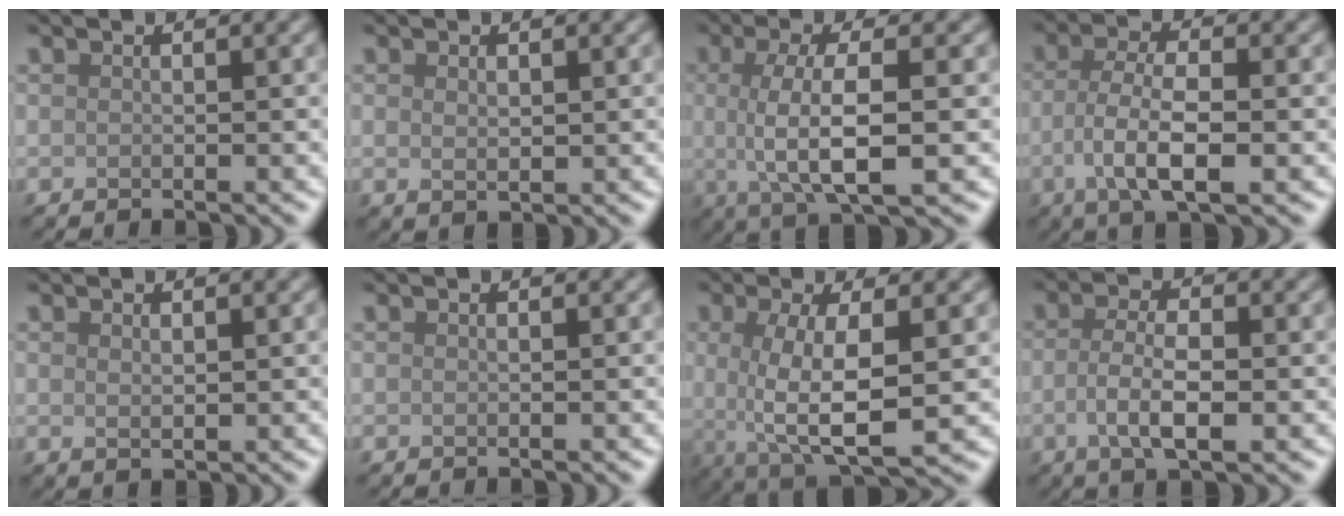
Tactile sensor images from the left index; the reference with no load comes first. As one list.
[{"total": 1.2, "force": [0.4, 0.7, 1.0], "torque": [-0.019, -0.003, 0.011]}, {"total": 6.4, "force": [-0.2, 1.9, 6.2], "torque": [-0.112, -0.001, -0.003]}, {"total": 5.1, "force": [-1.3, 1.7, 4.6], "torque": [-0.095, -0.001, -0.026]}, {"total": 0.9, "force": [0.4, 0.4, 0.7], "torque": [-0.017, -0.003, 0.011]}, {"total": 0.0}, {"total": 7.5, "force": [-0.2, 2.6, 7.0], "torque": [-0.138, -0.009, 0.000]}, {"total": 4.2, "force": [-0.8, 1.5, 3.8], "torque": [-0.080, -0.002, -0.018]}]